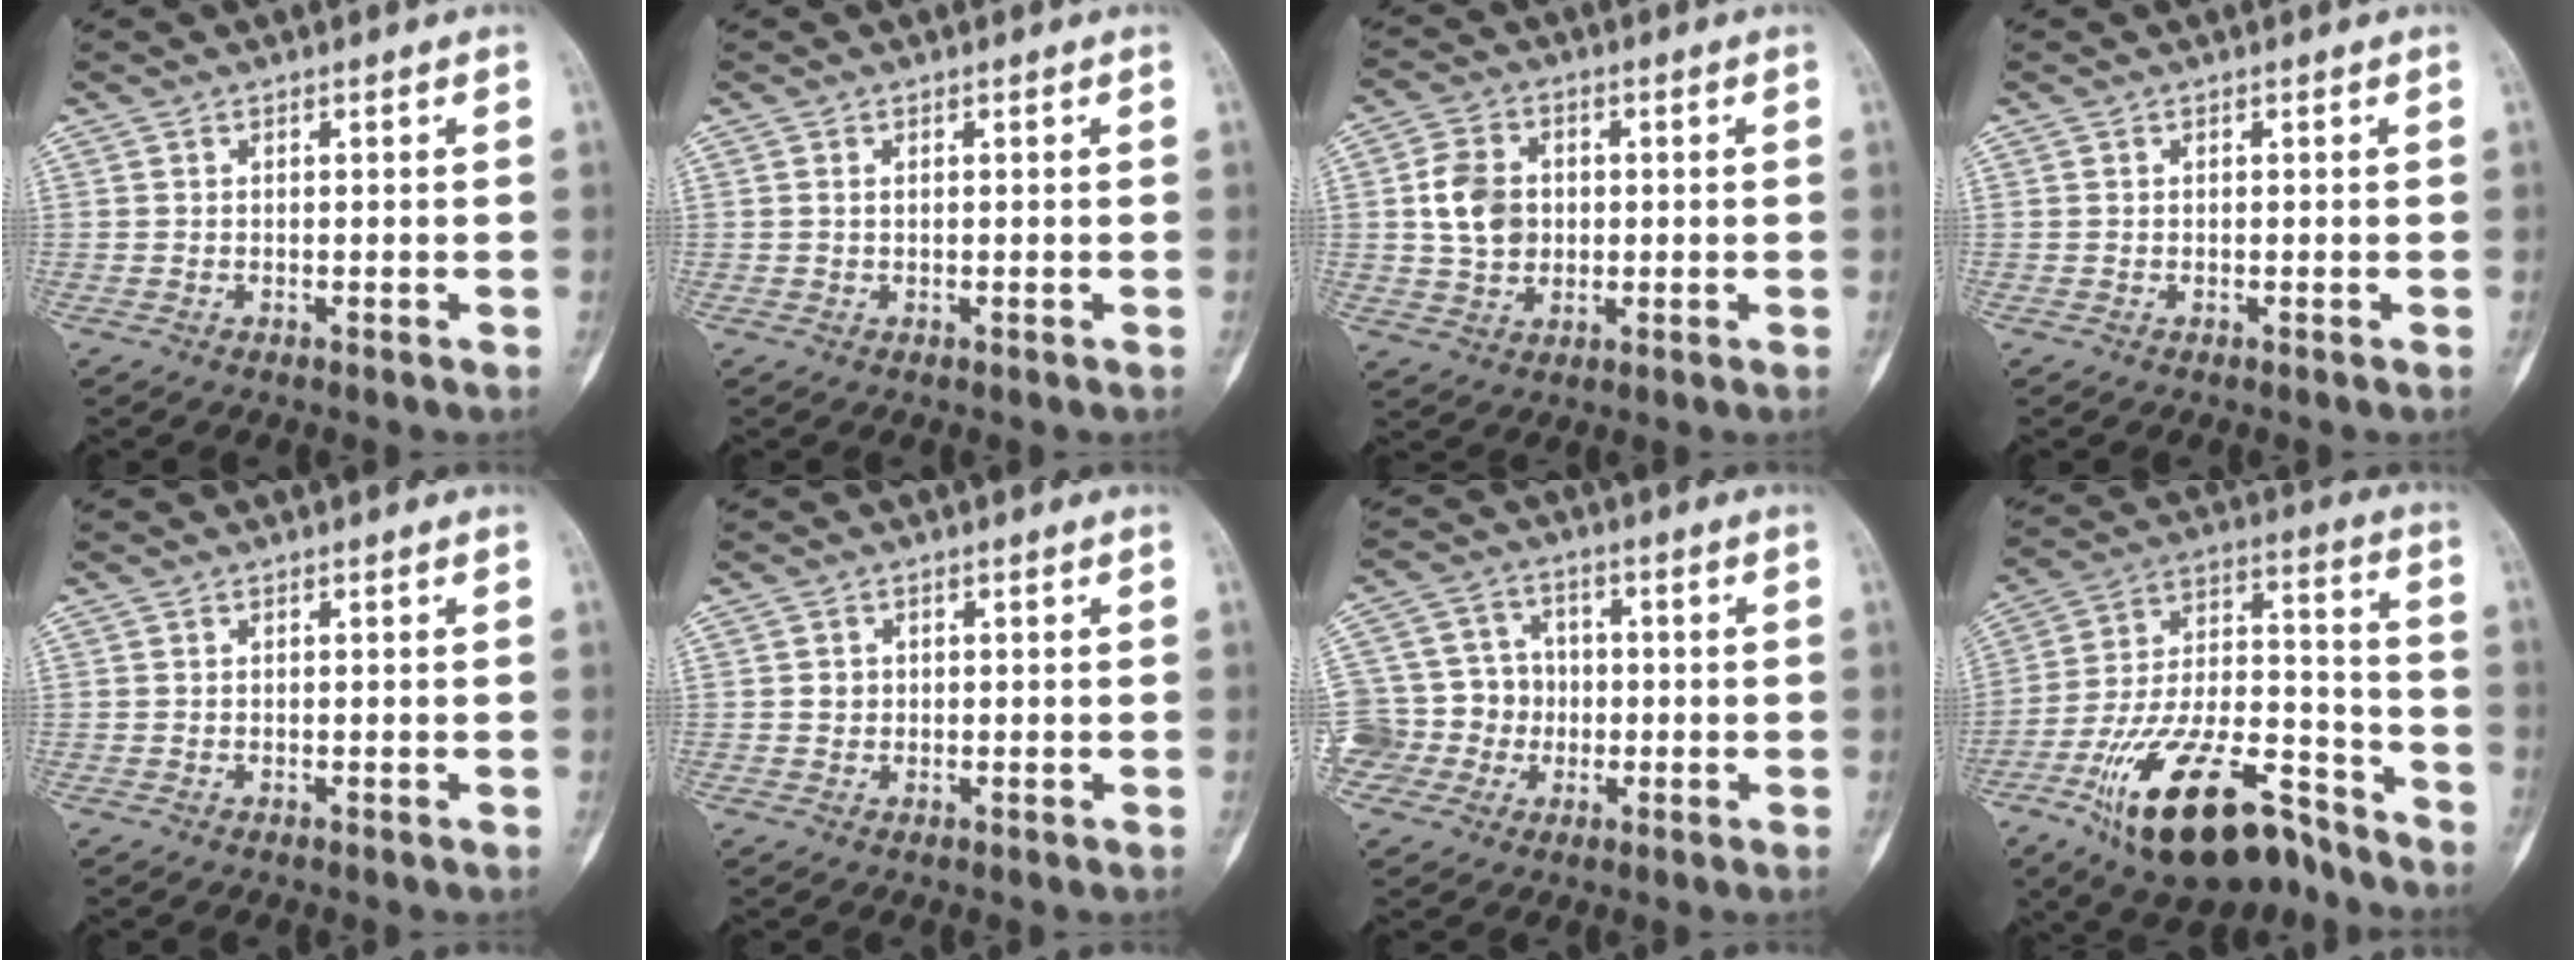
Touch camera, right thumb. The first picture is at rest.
{"total": 0.6, "force": [0.2, 0.4, 0.4], "torque": [-0.004, 0.002, 0.004]}
{"total": 8.8, "force": [0.7, 6.9, 5.3], "torque": [-0.075, 0.004, 0.012]}
{"total": 0.0}
{"total": 0.0}
{"total": 2.5, "force": [-0.1, 2.4, 0.3], "torque": [0.022, 0.009, -0.006]}
{"total": 12.1, "force": [-2.1, 11.4, 3.4], "torque": [-0.036, 0.031, -0.034]}
{"total": 25.1, "force": [-15.9, 10.7, 16.3], "torque": [-0.278, 0.082, -0.268]}